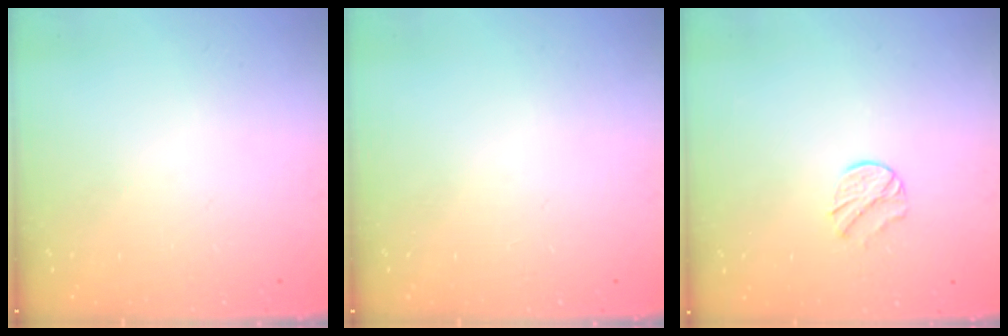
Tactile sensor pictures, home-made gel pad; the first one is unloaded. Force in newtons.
{"total": 0.0}
{"total": 6.1, "press": 6.0, "slide": 0.7}